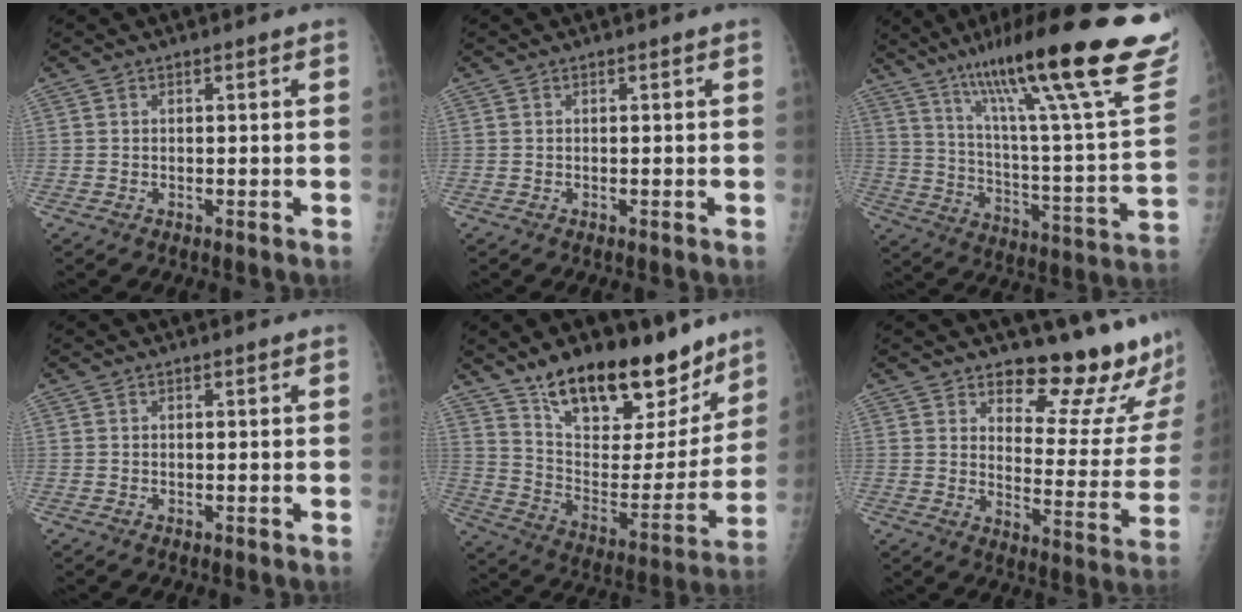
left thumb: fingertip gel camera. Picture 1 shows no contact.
{"total": 0.0}
{"total": 33.2, "force": [21.7, 4.7, 24.7], "torque": [-0.325, -0.064, 0.325]}
{"total": 0.0}
{"total": 24.8, "force": [17.8, 11.0, 13.2], "torque": [-0.153, -0.086, 0.288]}
{"total": 17.7, "force": [14.6, 5.6, 8.3], "torque": [-0.053, -0.138, 0.182]}